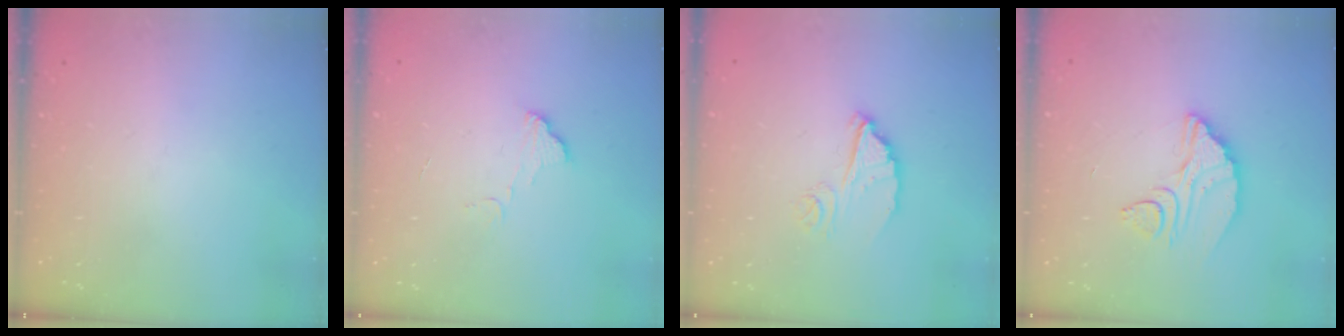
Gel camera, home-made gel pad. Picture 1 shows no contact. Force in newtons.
{"total": 5.7, "press": 5.7, "slide": 0.4}
{"total": 7.4, "press": 7.4, "slide": 0.5}
{"total": 9.4, "press": 9.3, "slide": 0.7}